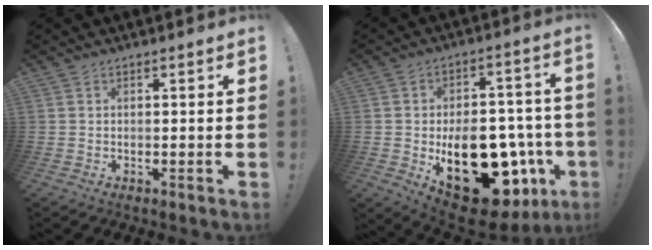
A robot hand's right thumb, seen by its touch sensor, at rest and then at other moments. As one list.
[{"total": 24.9, "force": [-6.9, 14.9, 18.7], "torque": [-0.272, 0.039, -0.077]}]